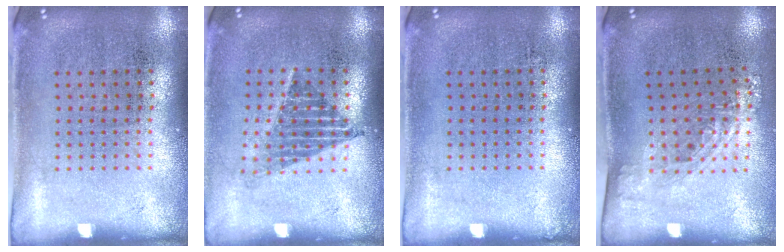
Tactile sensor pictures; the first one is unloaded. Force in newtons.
{"total": 1.2, "press": 1.0, "slide": 0.8}
{"total": 0.0}
{"total": 1.4, "press": 1.0, "slide": 0.9}